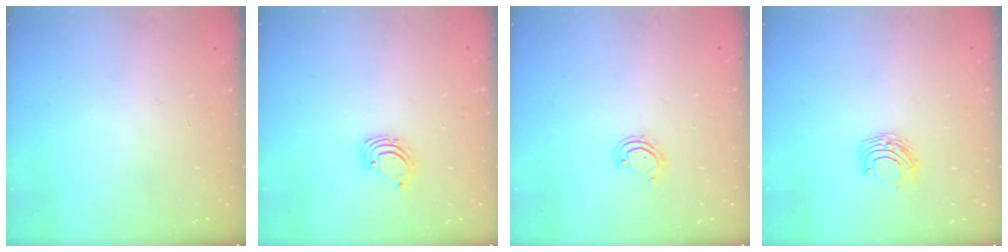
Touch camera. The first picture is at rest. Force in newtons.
{"total": 2.3, "press": 2.3, "slide": 0.2}
{"total": 4.1, "press": 4.1, "slide": 0.3}
{"total": 6.0, "press": 5.9, "slide": 0.6}